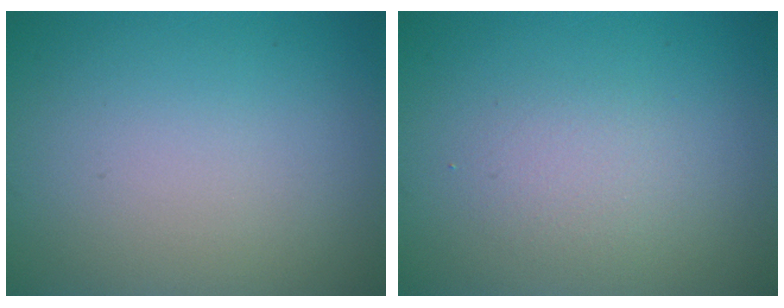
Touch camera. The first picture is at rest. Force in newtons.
{"total": 1.7, "press": 1.7, "slide": 0.2}